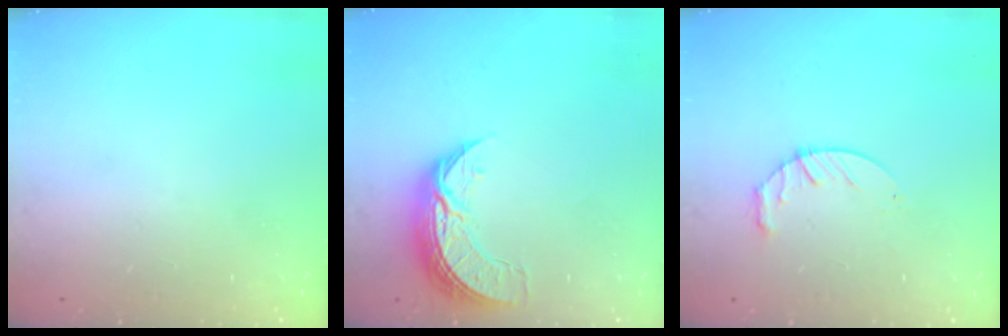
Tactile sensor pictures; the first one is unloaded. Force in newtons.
{"total": 8.6, "press": 8.6, "slide": 0.6}
{"total": 6.8, "press": 6.8, "slide": 0.8}